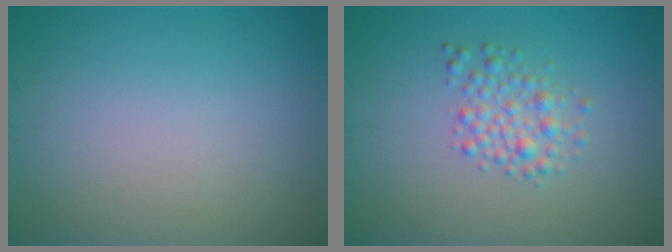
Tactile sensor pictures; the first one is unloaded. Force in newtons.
{"total": 2.4, "press": 2.4, "slide": 0.1}